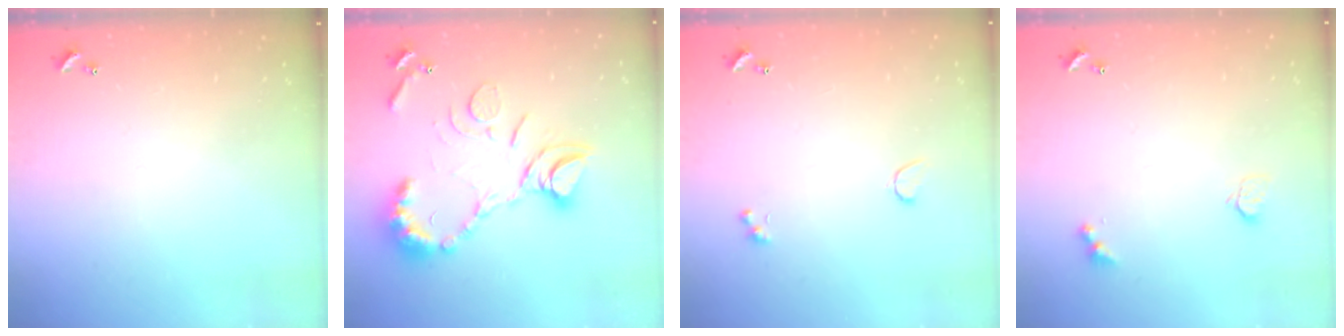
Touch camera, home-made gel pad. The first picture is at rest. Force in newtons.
{"total": 15.3, "press": 15.2, "slide": 1.6}
{"total": 1.3, "press": 1.0, "slide": 0.8}
{"total": 3.5, "press": 3.4, "slide": 0.5}